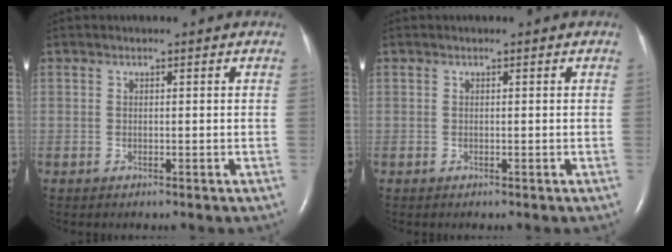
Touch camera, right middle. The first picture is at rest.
{"total": 0.0}